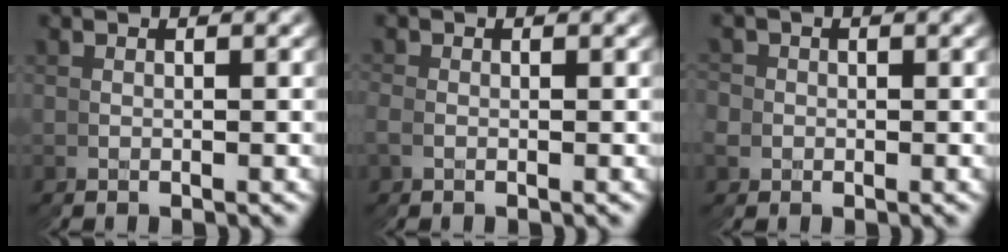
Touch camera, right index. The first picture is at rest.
{"total": 1.2, "force": [-0.3, 0.8, -0.7], "torque": [0.005, -0.004, -0.009]}
{"total": 2.7, "force": [-0.4, 2.6, -0.7], "torque": [0.005, -0.012, -0.003]}